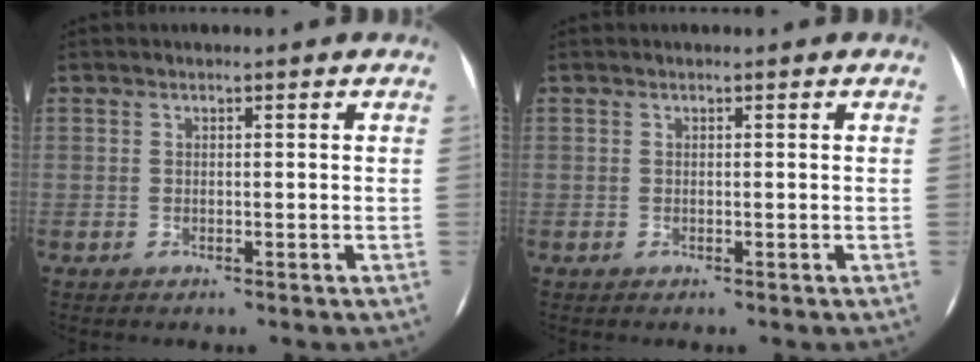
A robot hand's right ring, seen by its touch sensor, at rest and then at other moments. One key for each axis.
{"total": 0.0}